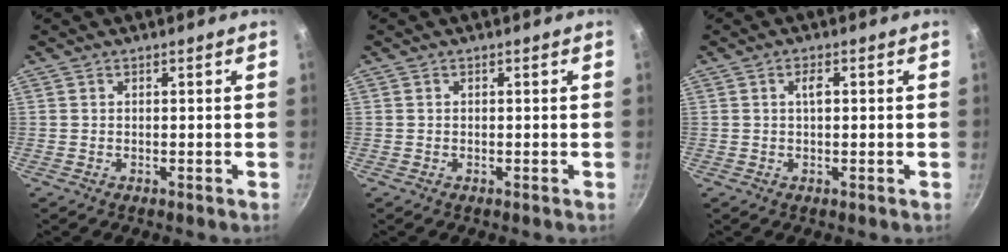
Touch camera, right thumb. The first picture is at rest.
{"total": 0.0}
{"total": 2.2, "force": [0.3, 0.9, 2.0], "torque": [-0.035, 0.005, 0.003]}